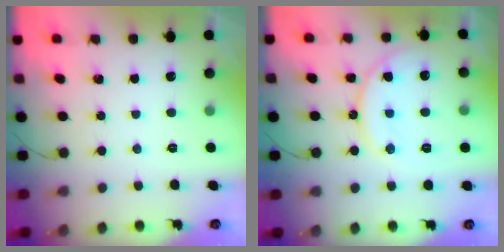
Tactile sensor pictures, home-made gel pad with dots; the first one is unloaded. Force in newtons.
{"total": 13.1, "press": 13.1, "slide": 1.3}